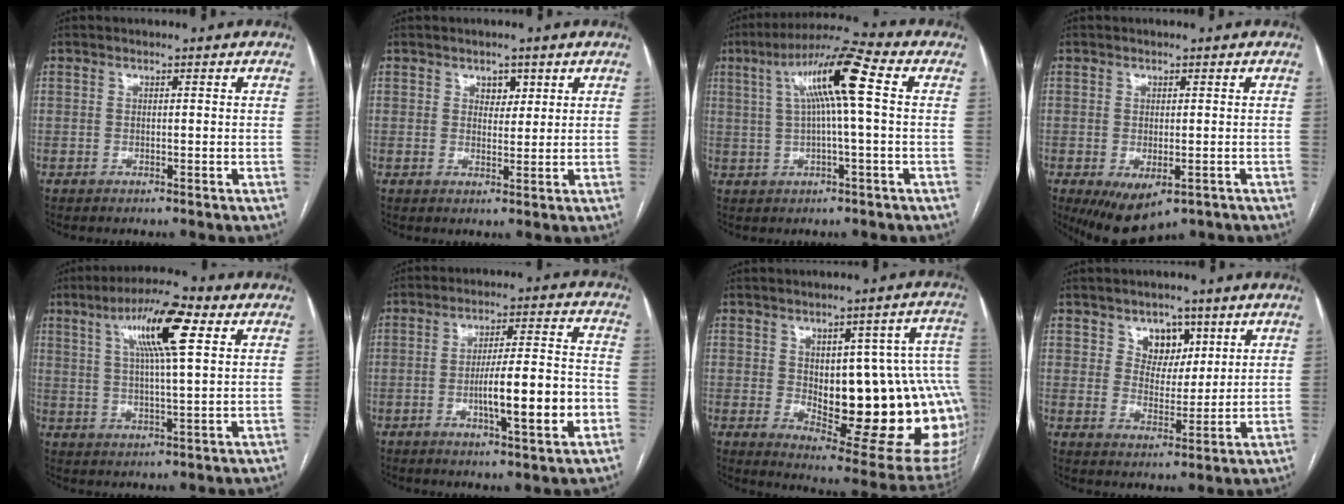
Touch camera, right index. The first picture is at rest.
{"total": 2.4, "force": [1.4, 1.6, 1.2], "torque": [-0.013, 0.001, 0.022]}
{"total": 10.8, "force": [2.0, 0.2, 10.6], "torque": [-0.191, 0.031, 0.033]}
{"total": 7.3, "force": [-3.7, 3.5, 5.2], "torque": [-0.078, -0.017, -0.047]}
{"total": 11.4, "force": [4.6, 1.3, 10.3], "torque": [-0.184, 0.017, 0.076]}
{"total": 11.6, "force": [-3.3, 1.3, 11.1], "torque": [-0.180, 0.007, -0.049]}
{"total": 25.2, "force": [-1.8, 8.3, 23.8], "torque": [-0.234, 0.015, 0.004]}
{"total": 5.8, "force": [3.2, 4.2, 2.5], "torque": [-0.031, 0.004, 0.057]}